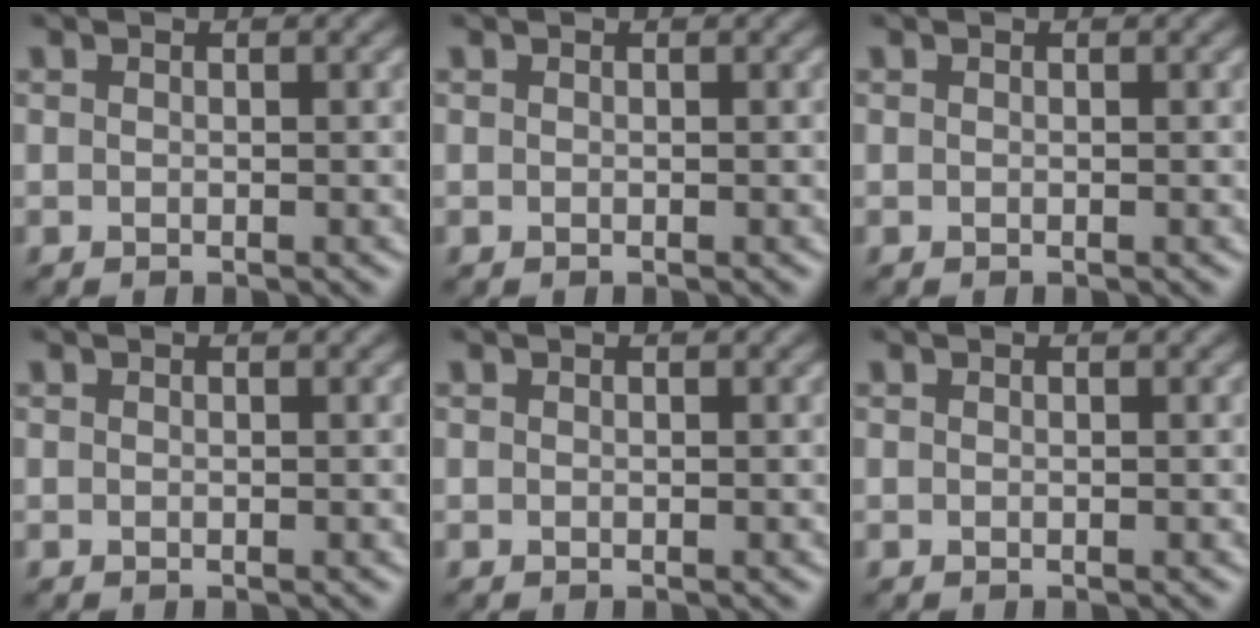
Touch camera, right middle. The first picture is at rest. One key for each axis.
{"total": 0.0}
{"total": 0.0}
{"total": 0.0}
{"total": 0.0}
{"total": 0.0}